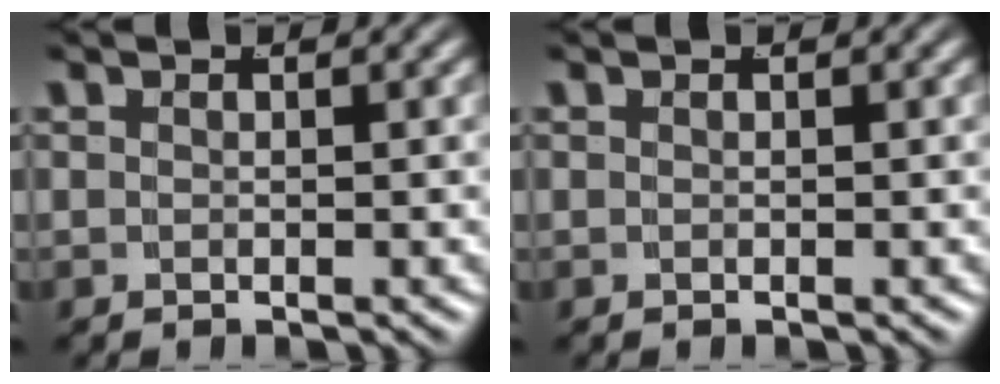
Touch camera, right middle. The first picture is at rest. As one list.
[{"total": 0.0}]